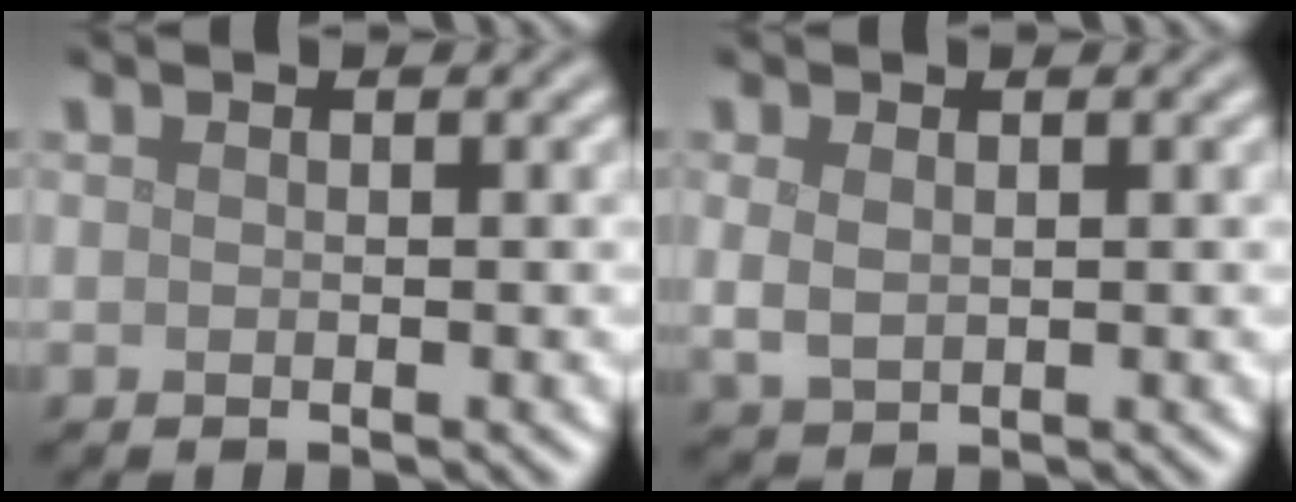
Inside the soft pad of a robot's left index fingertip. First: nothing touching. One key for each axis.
{"total": 1.9, "fx": 0.3, "fy": 1.3, "fz": 1.4, "tx": -0.033, "ty": -0.002, "tz": 0.012}